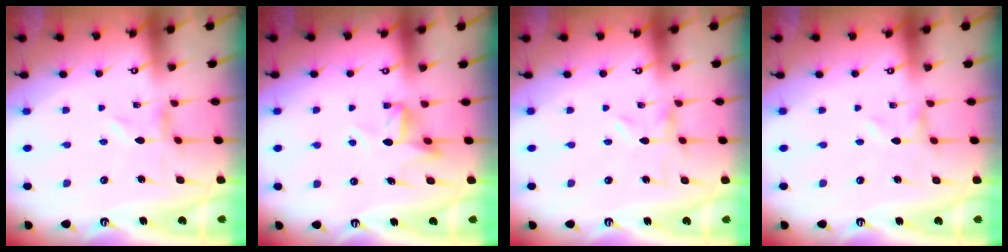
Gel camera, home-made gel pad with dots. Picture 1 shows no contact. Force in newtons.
{"total": 7.8, "press": 7.8, "slide": 0.3}
{"total": 0.0}
{"total": 0.0}